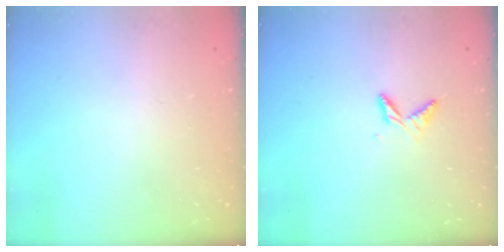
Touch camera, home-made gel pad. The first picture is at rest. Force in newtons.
{"total": 5.6, "press": 5.5, "slide": 0.5}